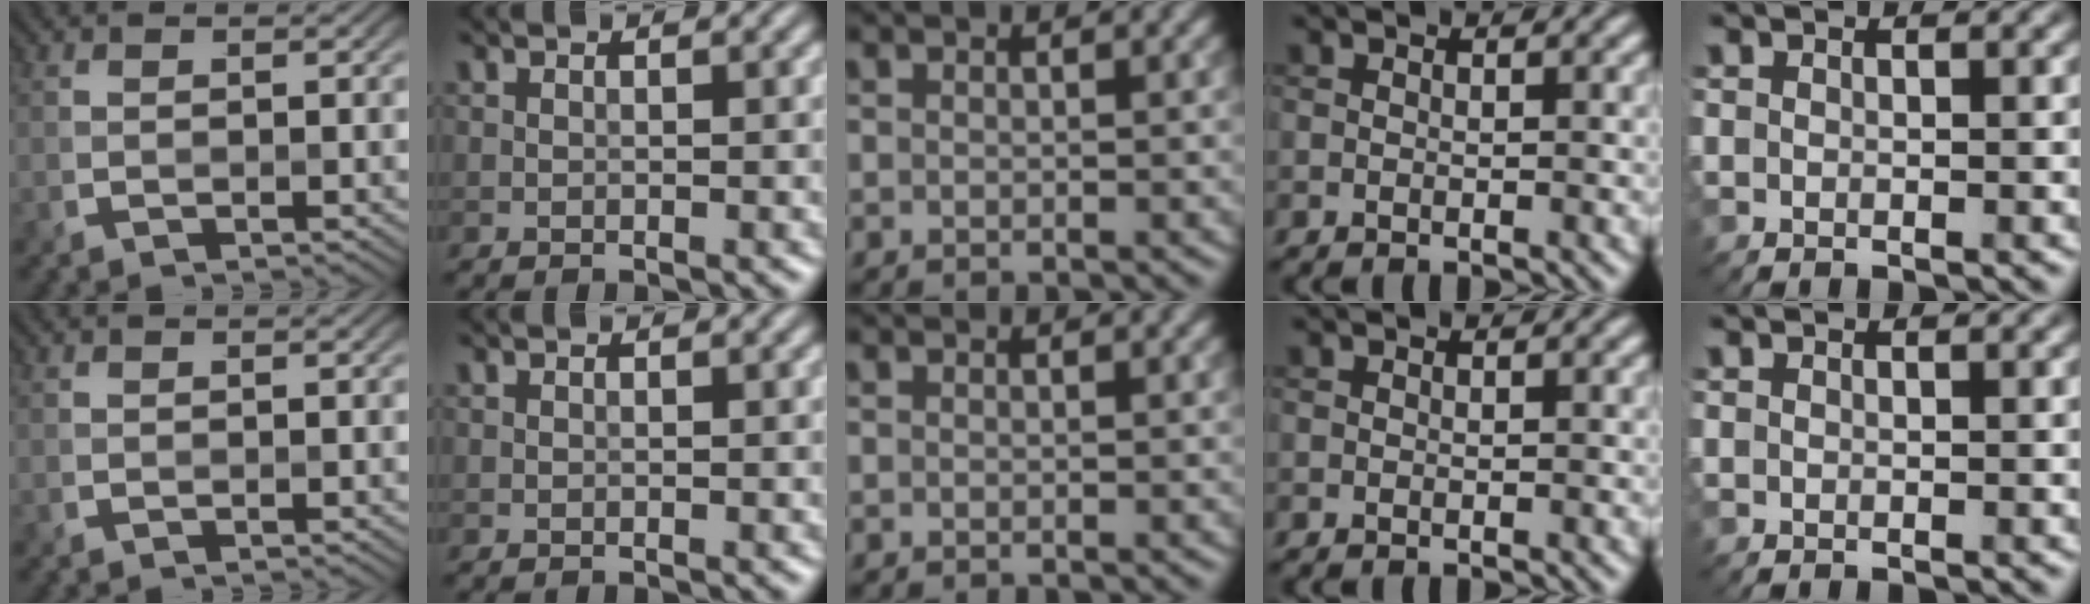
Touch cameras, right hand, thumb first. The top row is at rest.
{}